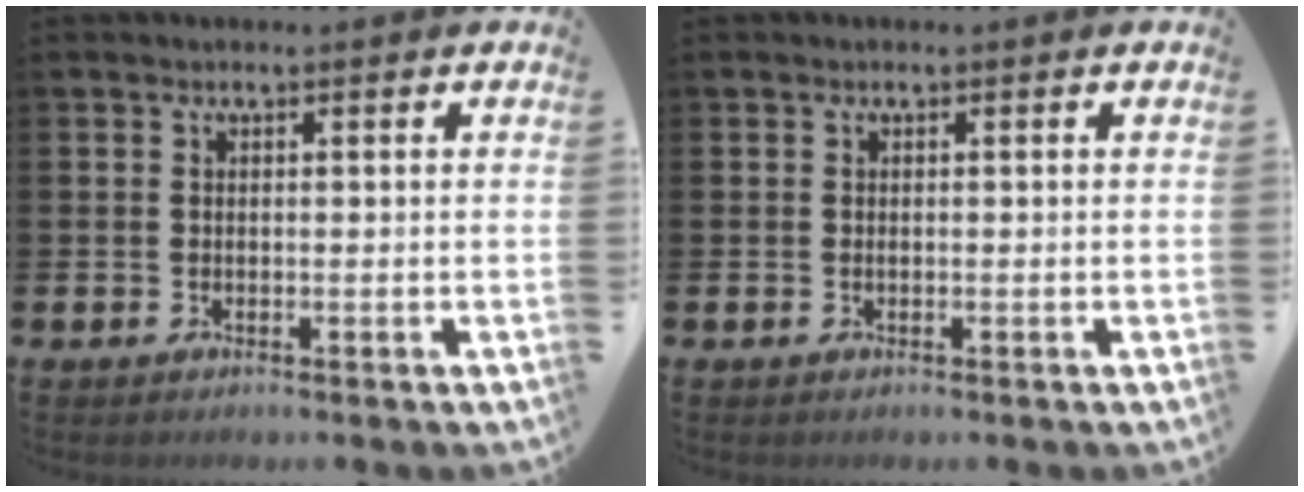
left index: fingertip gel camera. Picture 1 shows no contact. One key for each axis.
{"total": 0.0}